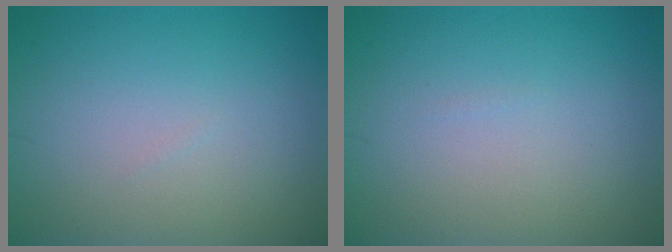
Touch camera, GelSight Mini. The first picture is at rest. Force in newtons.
{"total": 0.0}